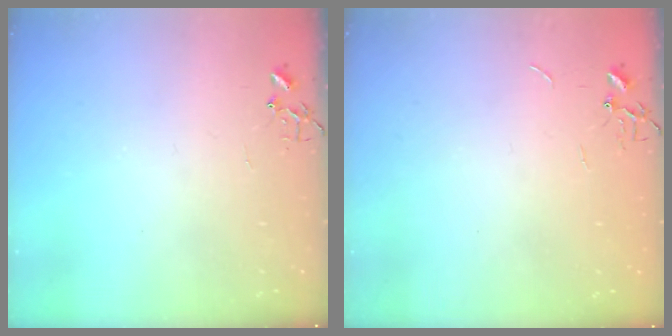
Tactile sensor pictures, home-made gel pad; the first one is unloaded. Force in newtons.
{"total": 0.7, "press": 0.7, "slide": 0.1}